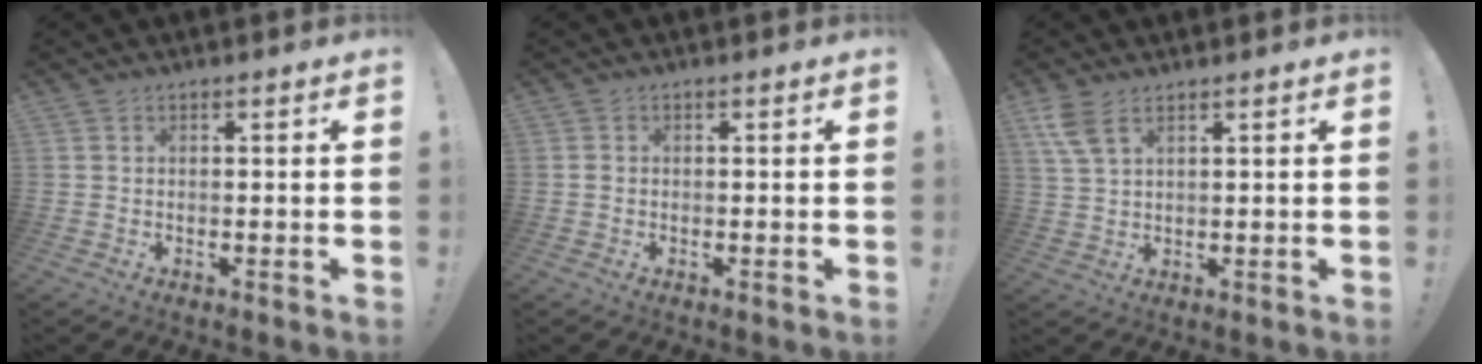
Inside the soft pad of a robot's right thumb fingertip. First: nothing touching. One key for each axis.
{"total": 0.7, "fx": -0.2, "fy": 0.6, "fz": 0.2, "tx": -0.009, "ty": 0.005, "tz": -0.003}
{"total": 5.9, "fx": 3.4, "fy": 2.4, "fz": 4.2, "tx": -0.086, "ty": -0.013, "tz": 0.065}